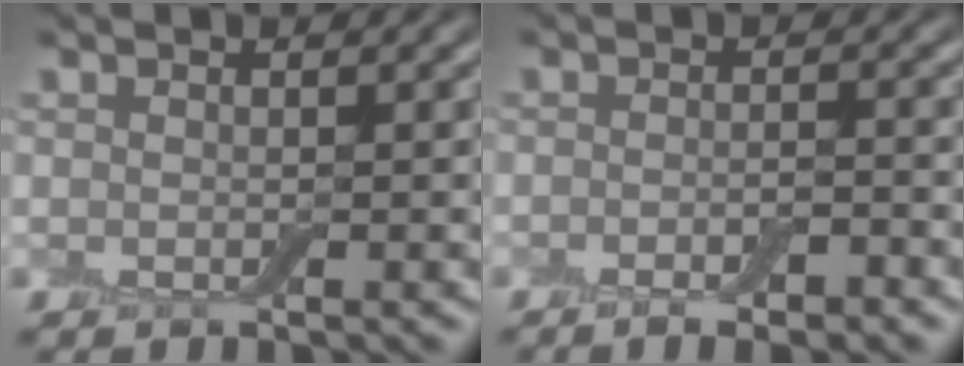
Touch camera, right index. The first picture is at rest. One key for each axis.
{"total": 3.1, "fx": -1.8, "fy": 0.7, "fz": 2.4, "tx": -0.037, "ty": -0.001, "tz": -0.028}